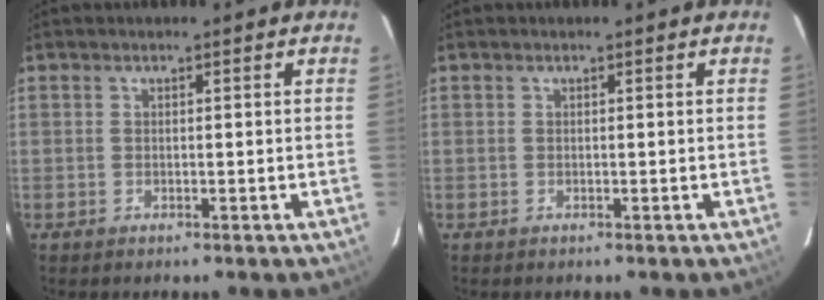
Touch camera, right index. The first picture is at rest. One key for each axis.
{"total": 0.0}